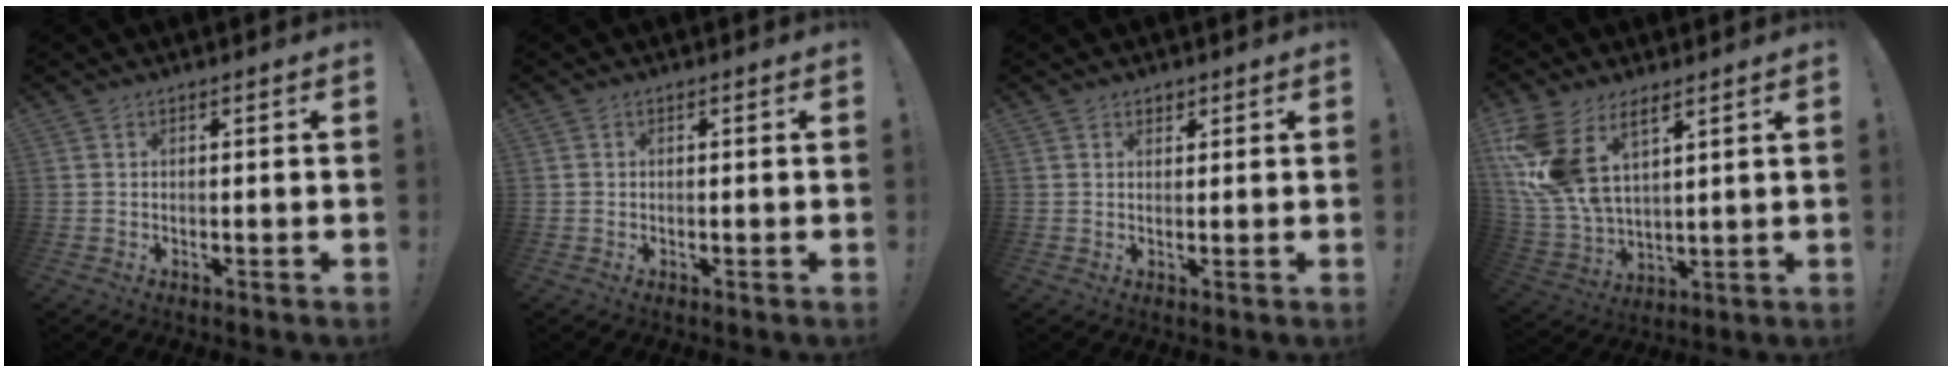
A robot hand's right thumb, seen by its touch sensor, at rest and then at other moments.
{"total": 0.6, "force": [-0.1, 0.5, -0.1], "torque": [0.002, 0.003, -0.003]}
{"total": 1.6, "force": [1.1, 1.0, 0.5], "torque": [0.000, -0.005, 0.017]}
{"total": 14.3, "force": [8.1, 7.7, 8.9], "torque": [-0.200, -0.045, 0.156]}